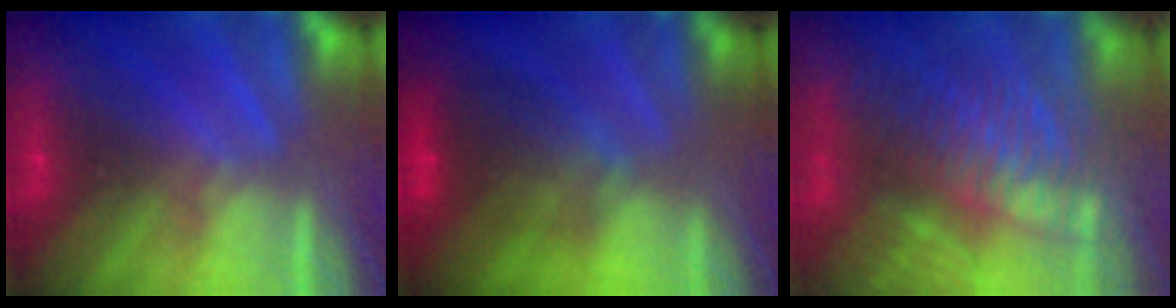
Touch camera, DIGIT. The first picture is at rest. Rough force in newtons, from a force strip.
{"total": 7.3}
{"total": 7.4}